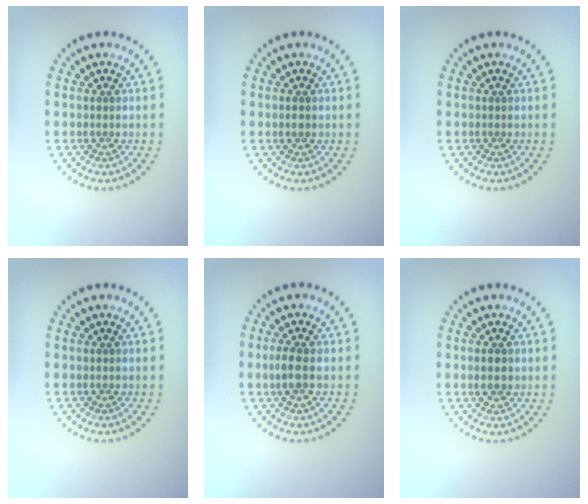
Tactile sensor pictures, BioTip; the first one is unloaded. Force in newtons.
{"total": 0.7, "press": 0.7, "slide": 0.1}
{"total": 0.0}
{"total": 0.0}
{"total": 1.8, "press": 1.7, "slide": 0.4}
{"total": 1.2, "press": 1.2, "slide": 0.1}